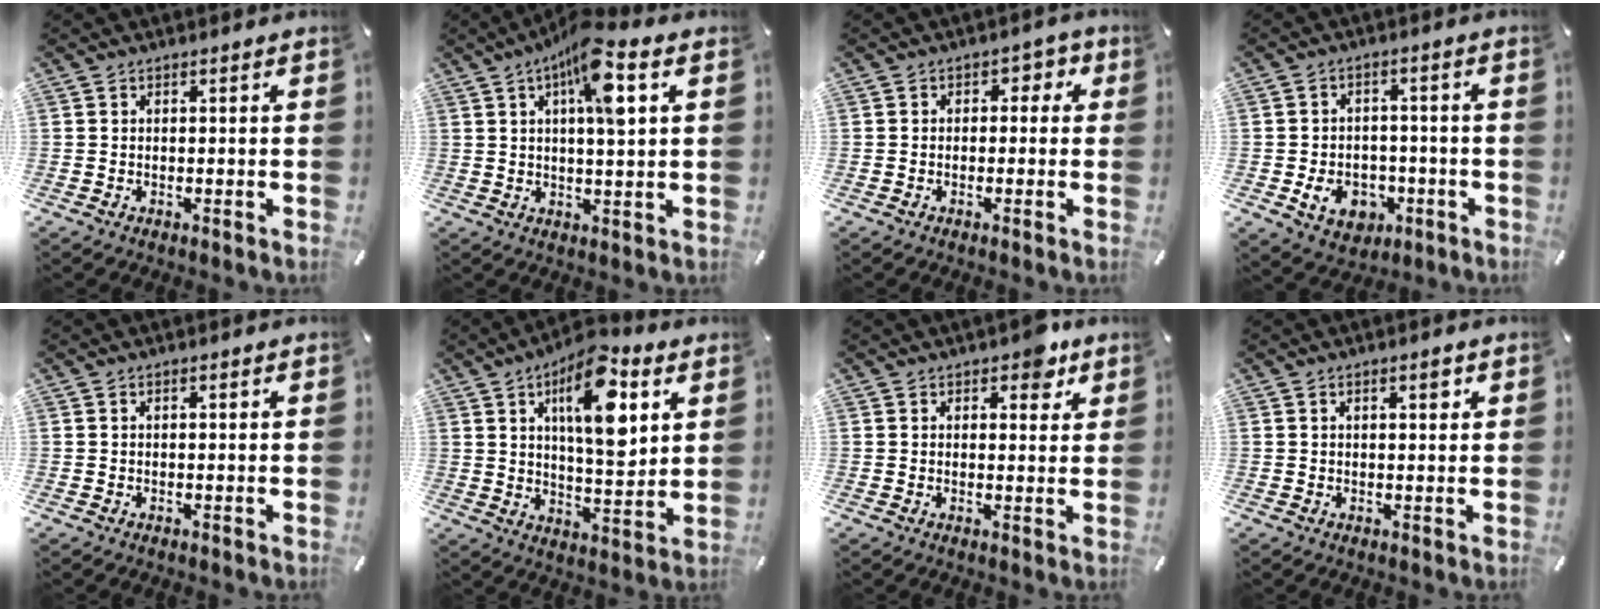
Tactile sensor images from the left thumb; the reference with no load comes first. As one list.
[{"total": 11.0, "force": [4.2, 2.6, 9.8], "torque": [-0.168, -0.003, 0.067]}, {"total": 3.0, "force": [-0.7, 2.4, 1.7], "torque": [-0.018, 0.010, -0.021]}, {"total": 8.6, "force": [-2.8, 6.9, 4.3], "torque": [-0.081, 0.017, -0.049]}, {"total": 0.5, "force": [0.2, 0.2, 0.4], "torque": [-0.009, 0.003, 0.002]}, {"total": 16.4, "force": [7.5, 6.9, 12.9], "torque": [-0.209, -0.025, 0.118]}, {"total": 5.2, "force": [3.4, 2.8, 2.7], "torque": [-0.016, -0.015, 0.051]}, {"total": 2.5, "force": [1.0, 0.9, 2.1], "torque": [-0.033, 0.002, 0.015]}]